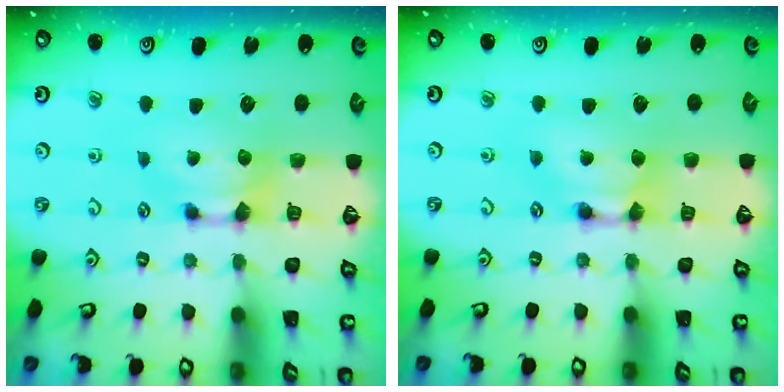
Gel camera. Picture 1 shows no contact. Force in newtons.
{"total": 1.5, "press": 1.5, "slide": 0.1}